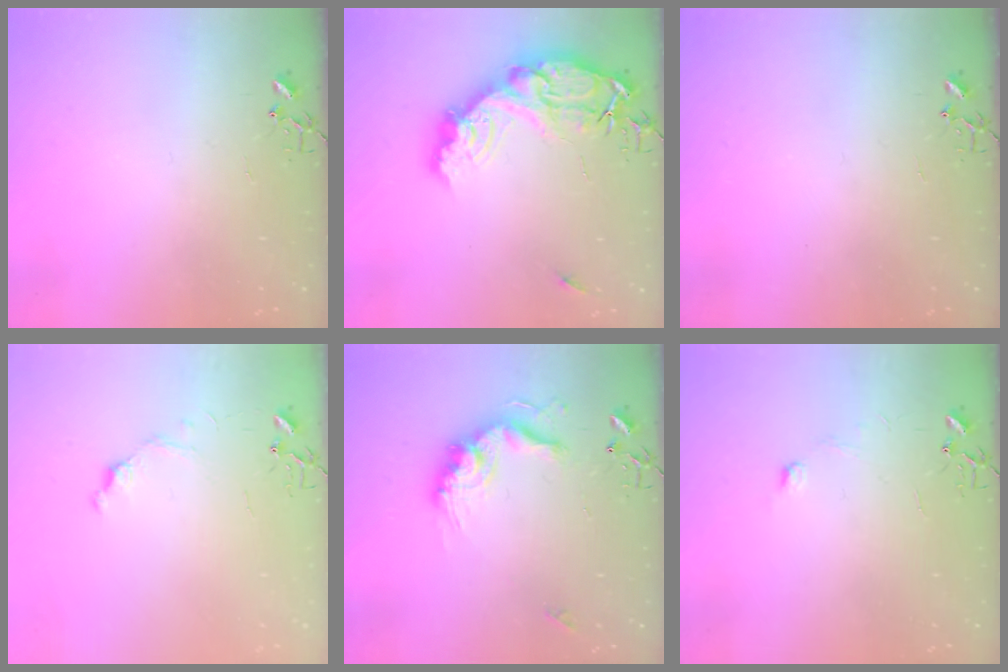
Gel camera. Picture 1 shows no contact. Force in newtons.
{"total": 17.9, "press": 17.8, "slide": 1.1}
{"total": 0.0}
{"total": 6.0, "press": 5.9, "slide": 0.7}
{"total": 16.8, "press": 16.7, "slide": 1.9}
{"total": 5.6, "press": 5.6, "slide": 0.7}